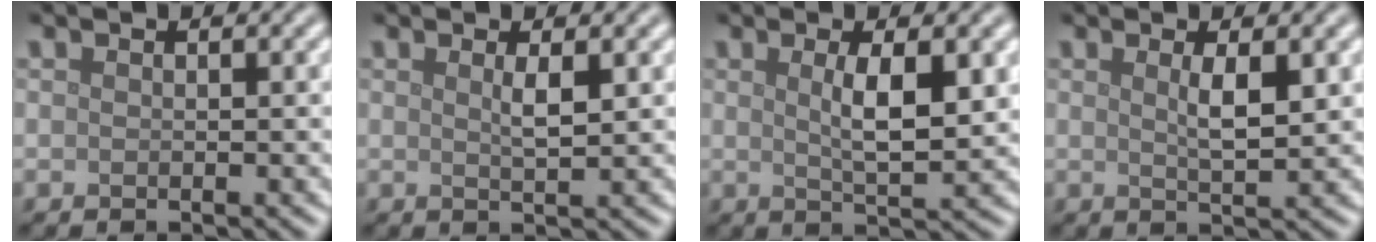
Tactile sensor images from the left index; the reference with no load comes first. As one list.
[{"total": 1.6, "force": [0.6, 0.3, 1.5], "torque": [-0.026, -0.001, 0.007]}, {"total": 4.1, "force": [0.9, 1.0, 3.8], "torque": [-0.065, -0.002, 0.018]}, {"total": 2.5, "force": [0.8, 0.5, 2.3], "torque": [-0.040, -0.002, 0.014]}]